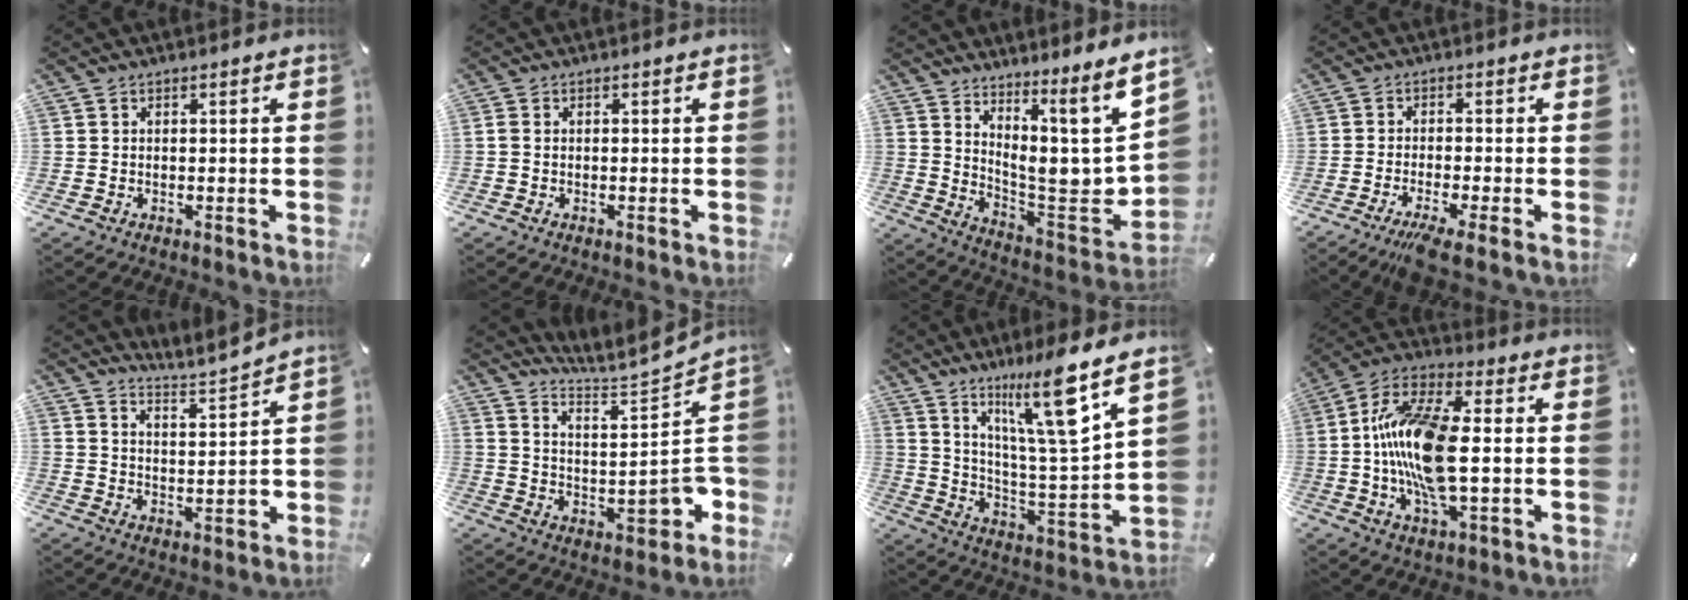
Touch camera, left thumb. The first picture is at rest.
{"total": 0.9, "force": [-0.2, 0.3, 0.8], "torque": [-0.016, -0.001, -0.003]}
{"total": 11.8, "force": [6.9, 2.0, 9.4], "torque": [-0.113, -0.109, 0.105]}
{"total": 4.6, "force": [-2.9, 0.1, 3.5], "torque": [-0.060, -0.005, -0.047]}
{"total": 5.1, "force": [4.9, 1.2, 0.8], "torque": [-0.016, -0.055, 0.080]}
{"total": 7.6, "force": [2.0, 3.3, 6.6], "torque": [-0.073, -0.051, 0.036]}
{"total": 17.0, "force": [12.0, 2.4, 11.8], "torque": [-0.200, -0.073, 0.190]}
{"total": 17.6, "force": [-0.7, 7.1, 16.1], "torque": [-0.333, -0.008, -0.015]}